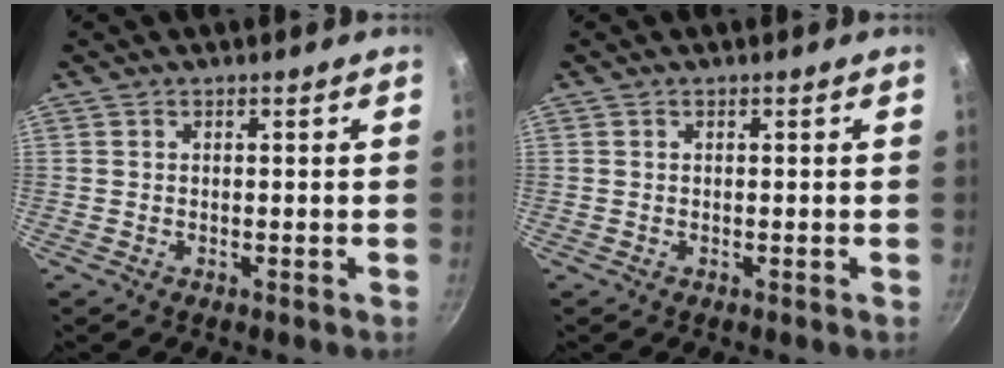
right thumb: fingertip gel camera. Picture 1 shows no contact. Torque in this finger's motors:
{"motor_torque": [0.05, 0.02, 0.11, 0.02, 0.02]}